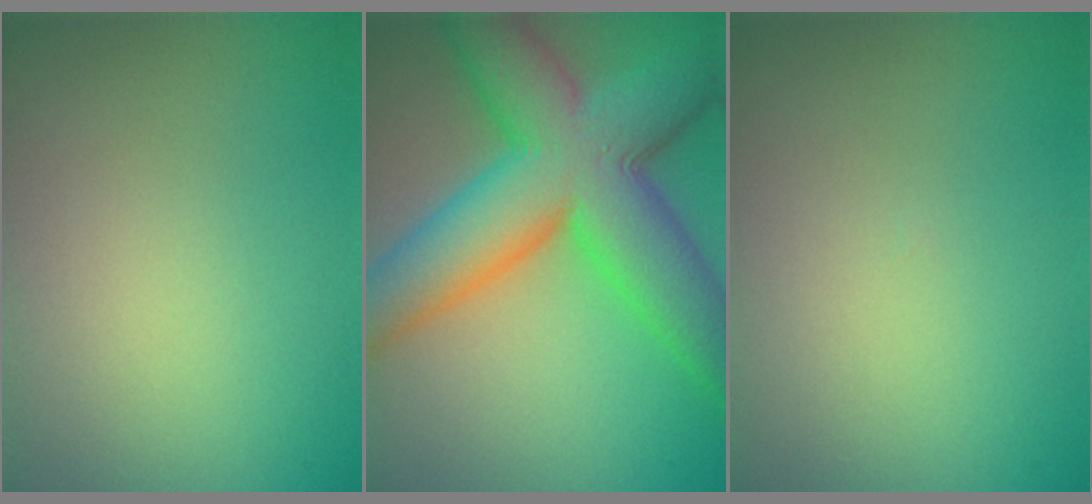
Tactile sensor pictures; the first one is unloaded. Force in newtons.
{"total": 13.4, "press": 13.4, "slide": 0.5}
{"total": 0.0}